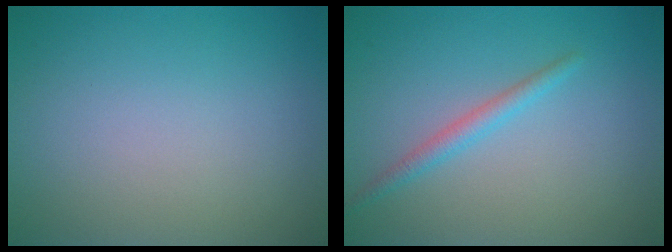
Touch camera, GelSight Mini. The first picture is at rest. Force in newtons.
{"total": 1.7, "press": 1.7, "slide": 0.1}